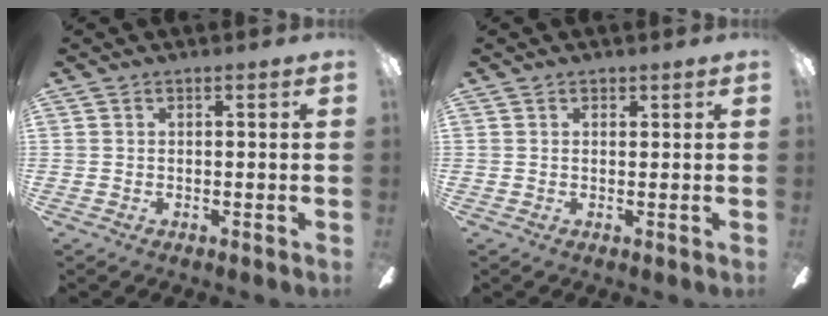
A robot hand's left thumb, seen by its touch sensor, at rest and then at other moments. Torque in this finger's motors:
{"motor_torque": [0.09, -0.07, -0.27, 0.13, -0.01]}